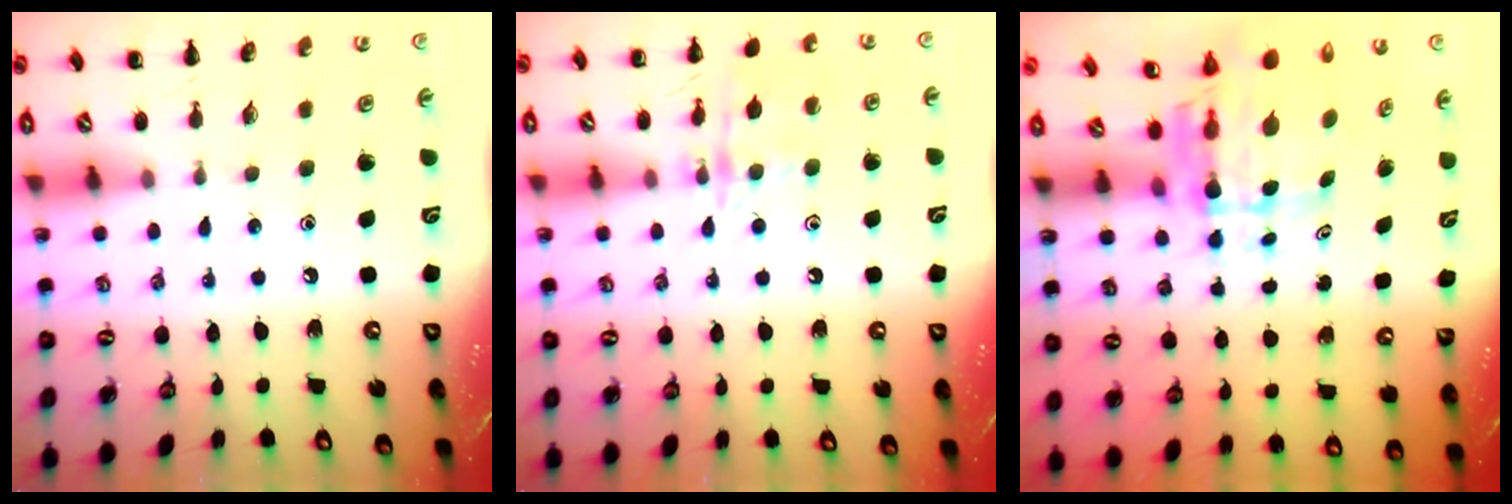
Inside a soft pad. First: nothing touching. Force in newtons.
{"total": 12.2, "press": 12.1, "slide": 0.8}
{"total": 7.2, "press": 6.7, "slide": 2.7}